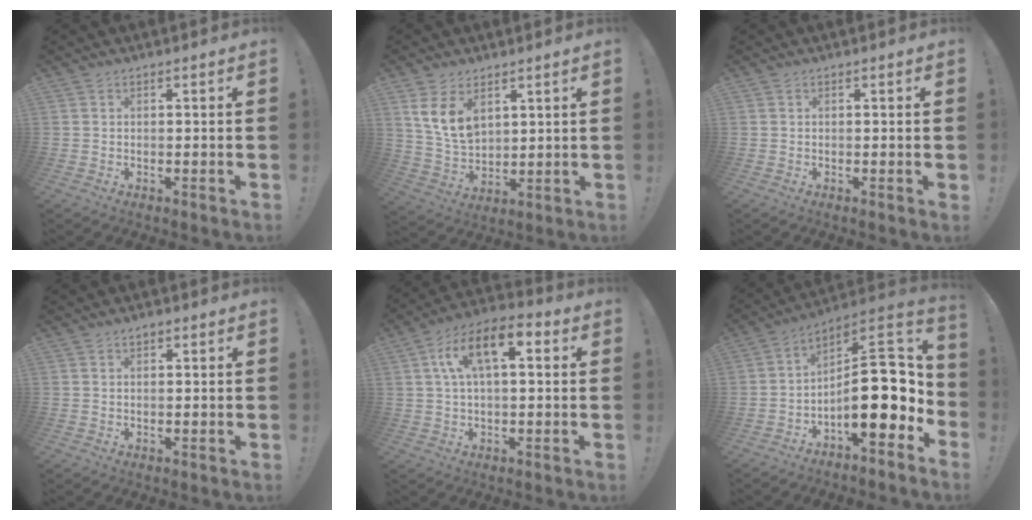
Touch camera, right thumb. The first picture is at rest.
{"total": 9.9, "force": [5.2, 6.2, 5.8], "torque": [-0.108, -0.023, 0.102]}
{"total": 0.5, "force": [0.1, -0.1, 0.5], "torque": [-0.008, 0.000, 0.000]}
{"total": 1.0, "force": [0.8, 0.3, 0.6], "torque": [-0.005, -0.002, 0.013]}
{"total": 12.6, "force": [4.1, 5.9, 10.3], "torque": [-0.178, 0.011, 0.074]}
{"total": 20.4, "force": [-3.2, 8.5, 18.2], "torque": [-0.267, 0.011, -0.044]}